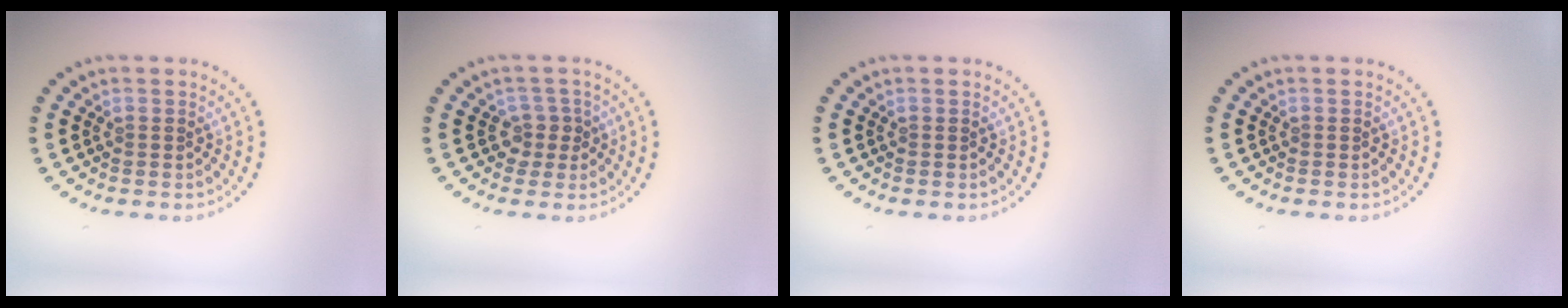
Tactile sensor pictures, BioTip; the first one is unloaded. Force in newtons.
{"total": 1.7, "press": 1.3, "slide": 1.1}
{"total": 0.0}
{"total": 0.0}